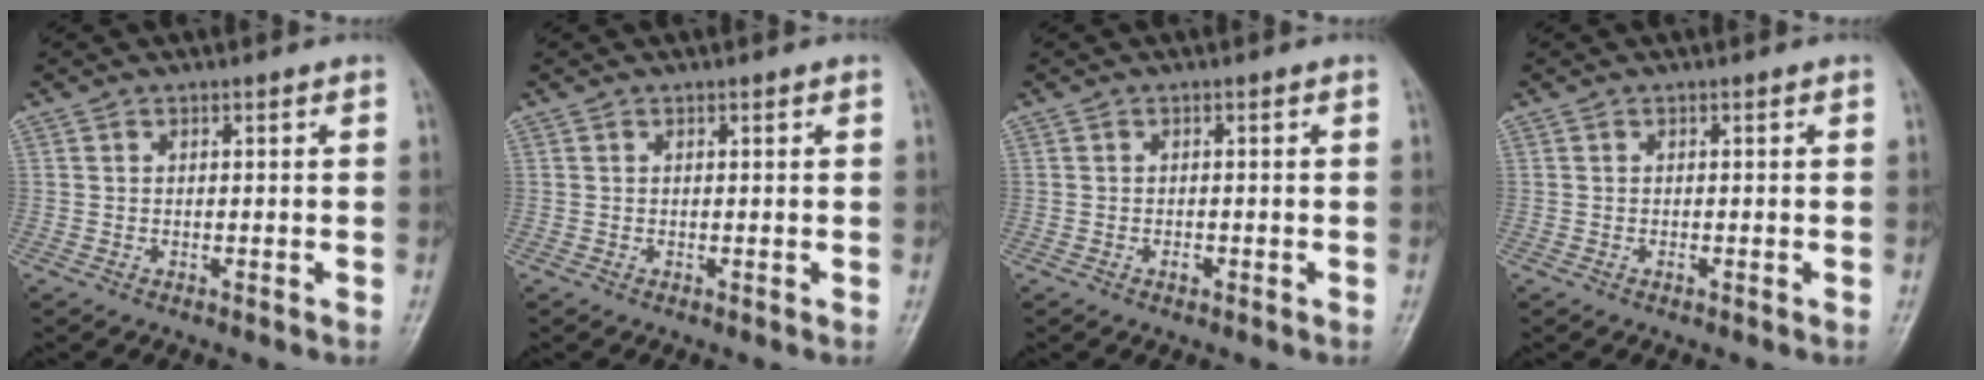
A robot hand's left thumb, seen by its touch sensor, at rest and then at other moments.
{"total": 0.6, "force": [0.3, 0.2, 0.5], "torque": [-0.007, -0.001, 0.003]}
{"total": 1.1, "force": [-0.4, 0.6, 0.8], "torque": [-0.010, 0.003, -0.007]}
{"total": 0.6, "force": [0.0, 0.2, 0.6], "torque": [-0.004, 0.003, 0.000]}